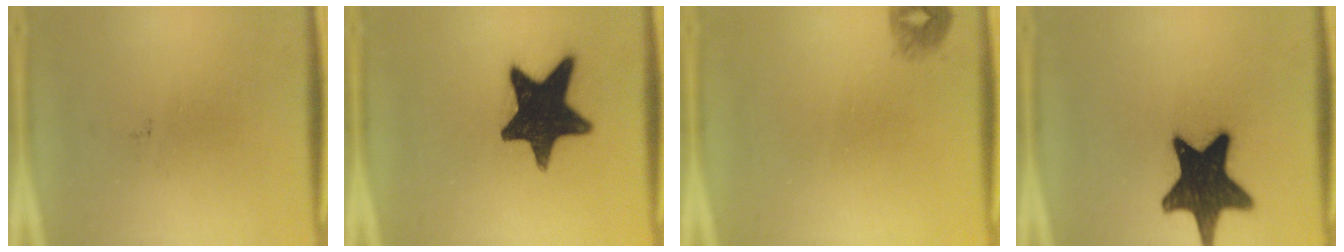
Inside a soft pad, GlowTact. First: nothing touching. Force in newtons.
{"total": 17.2}
{"total": 1.2}
{"total": 17.6}